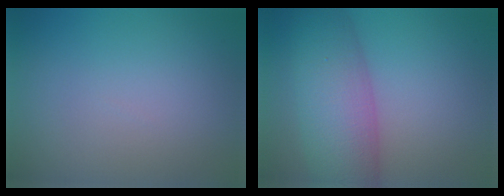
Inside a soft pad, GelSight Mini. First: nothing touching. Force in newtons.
{"total": 8.7, "press": 8.7, "slide": 0.2}